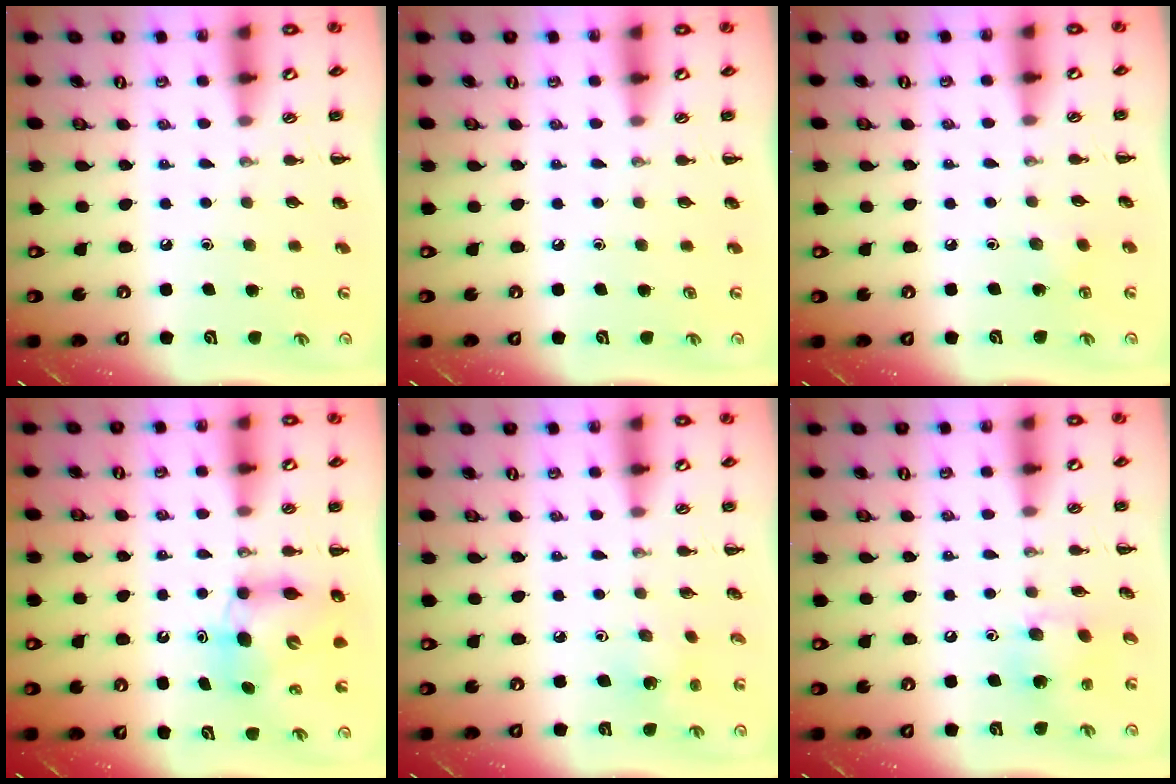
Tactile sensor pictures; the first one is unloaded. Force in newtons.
{"total": 0.0}
{"total": 2.8, "press": 2.7, "slide": 0.8}
{"total": 6.8, "press": 6.6, "slide": 1.7}
{"total": 1.6, "press": 1.5, "slide": 0.5}
{"total": 6.1, "press": 6.0, "slide": 1.3}